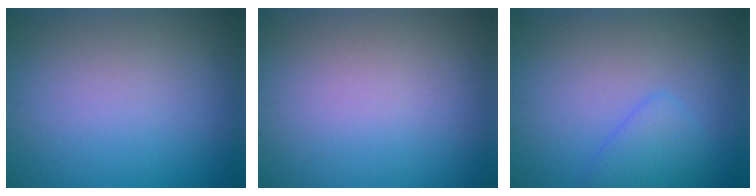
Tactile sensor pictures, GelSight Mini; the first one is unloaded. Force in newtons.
{"total": 0.0}
{"total": 2.3, "press": 2.3, "slide": 0.2}